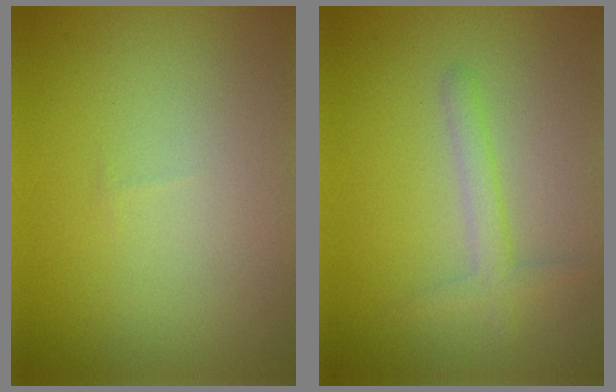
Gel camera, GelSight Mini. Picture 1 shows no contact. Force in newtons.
{"total": 2.0, "press": 2.0, "slide": 0.1}